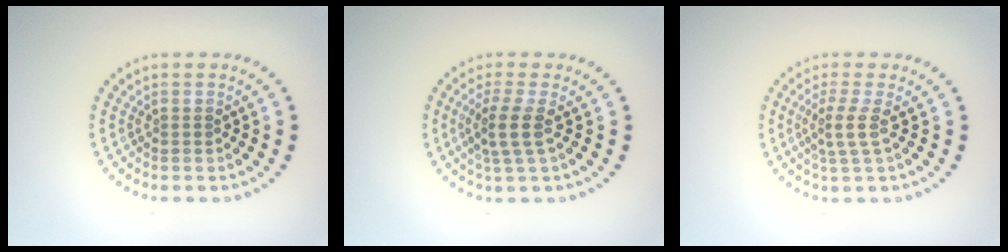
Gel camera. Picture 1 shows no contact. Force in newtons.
{"total": 2.6, "press": 2.1, "slide": 1.6}
{"total": 2.1, "press": 1.6, "slide": 1.4}